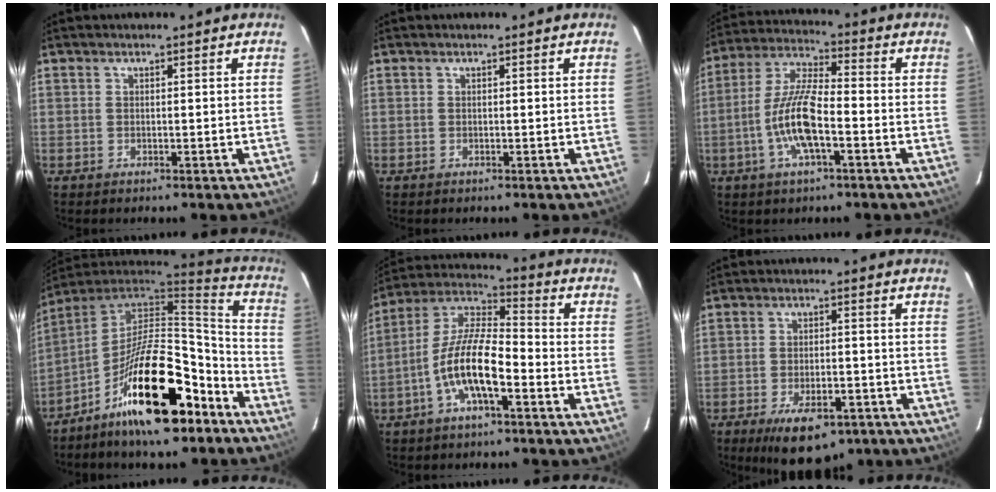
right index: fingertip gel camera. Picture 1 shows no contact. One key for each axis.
{"total": 0.0}
{"total": 11.4, "fx": -3.8, "fy": 2.8, "fz": 10.4, "tx": -0.218, "ty": 0.001, "tz": -0.074}
{"total": 23.2, "fx": -13.4, "fy": 8.7, "fz": 16.8, "tx": -0.284, "ty": 0.011, "tz": -0.220}
{"total": 12.2, "fx": -5.0, "fy": 3.6, "fz": 10.5, "tx": -0.215, "ty": 0.003, "tz": -0.099}
{"total": 11.9, "fx": -7.7, "fy": 5.1, "fz": 7.6, "tx": -0.145, "ty": -0.017, "tz": -0.106}